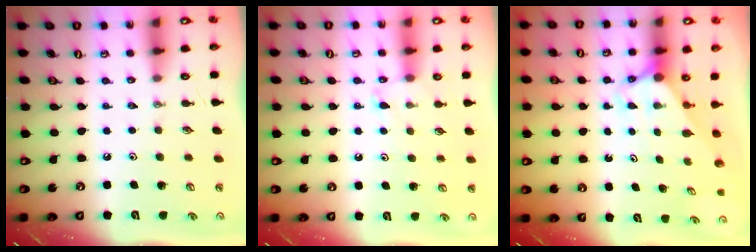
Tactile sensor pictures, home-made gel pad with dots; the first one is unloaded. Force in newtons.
{"total": 6.0, "press": 6.0, "slide": 0.6}
{"total": 2.9, "press": 2.9, "slide": 0.1}